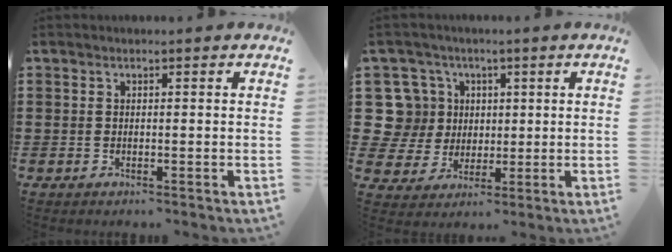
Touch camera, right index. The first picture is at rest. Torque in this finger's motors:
{"motor_torque": [0.06, 0.13, -0.13, -0.03]}